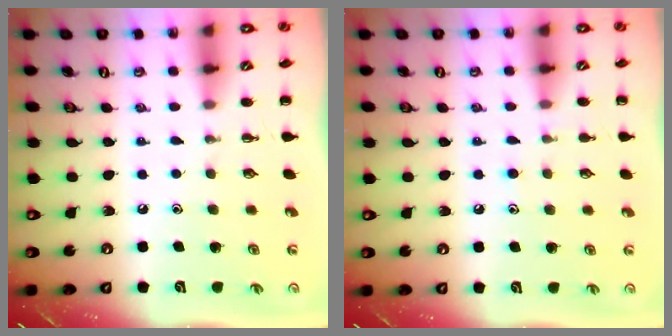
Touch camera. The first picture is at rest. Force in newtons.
{"total": 7.8, "press": 7.4, "slide": 2.2}